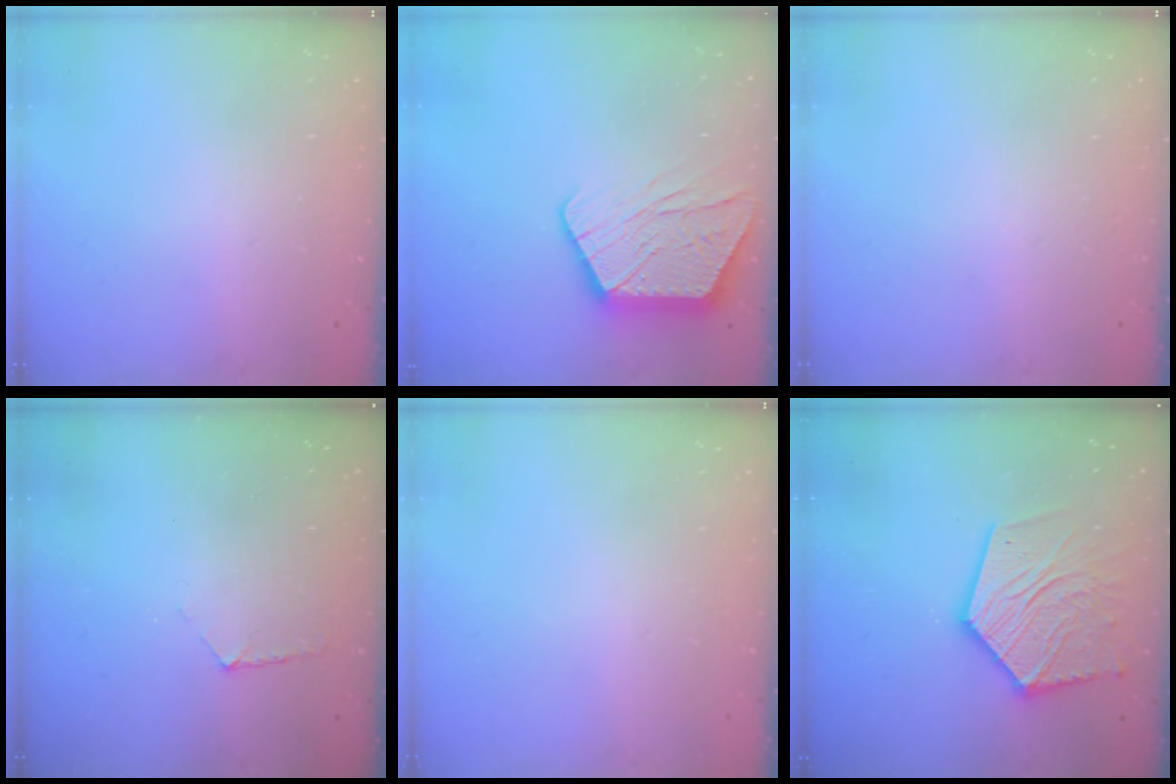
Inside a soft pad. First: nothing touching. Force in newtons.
{"total": 14.2, "press": 14.2, "slide": 1.0}
{"total": 0.0}
{"total": 6.0, "press": 6.0, "slide": 0.5}
{"total": 0.0}
{"total": 18.9, "press": 18.8, "slide": 1.9}